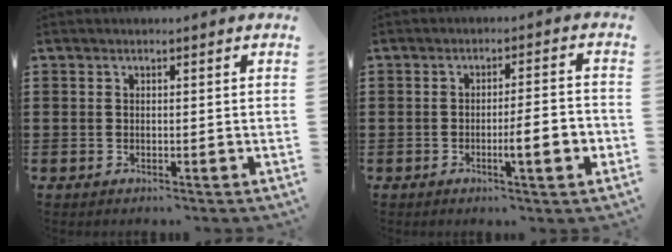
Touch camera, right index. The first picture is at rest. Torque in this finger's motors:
{"motor_torque": [1.63, -0.47, 0.39, 0.15]}